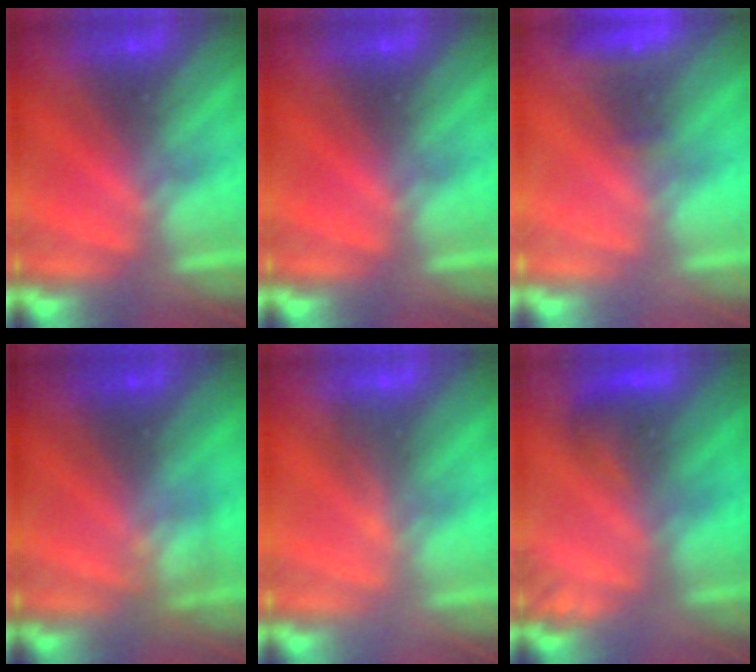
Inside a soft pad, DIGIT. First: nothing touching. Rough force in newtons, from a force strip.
{"total": 0.0}
{"total": 2.3}
{"total": 2.4}
{"total": 3.2}
{"total": 2.9}